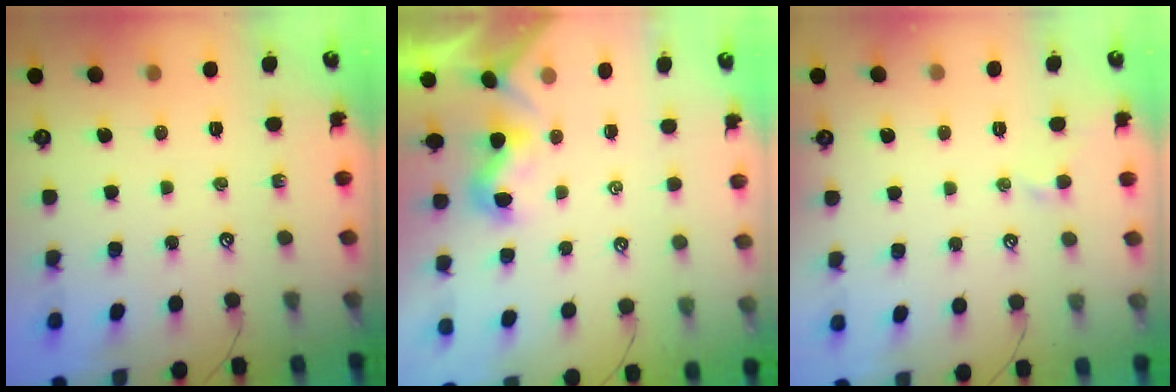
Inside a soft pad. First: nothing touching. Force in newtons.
{"total": 1.0, "press": 0.8, "slide": 0.6}
{"total": 0.5, "press": 0.4, "slide": 0.4}